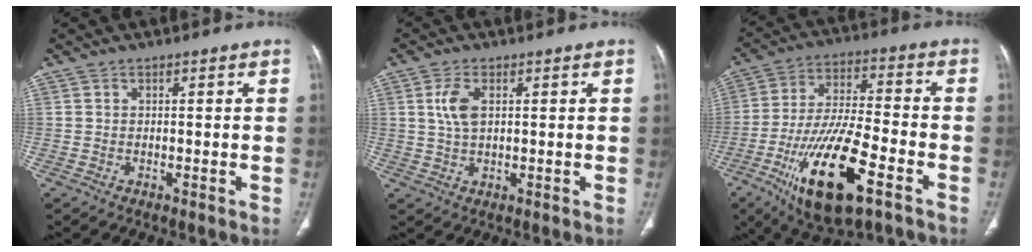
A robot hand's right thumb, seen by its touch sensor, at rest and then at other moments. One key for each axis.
{"total": 4.7, "fx": 1.3, "fy": 2.3, "fz": 3.8, "tx": -0.088, "ty": -0.001, "tz": 0.027}
{"total": 20.3, "fx": -9.1, "fy": 6.8, "fz": 16.8, "tx": -0.319, "ty": 0.026, "tz": -0.150}